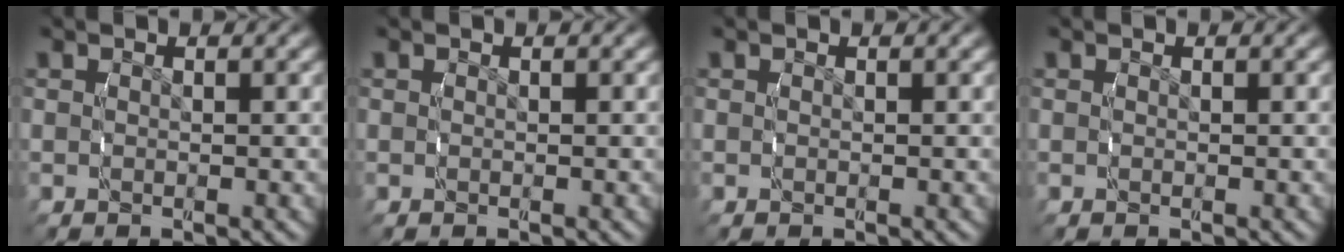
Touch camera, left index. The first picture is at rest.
{"total": 0.0}
{"total": 0.0}
{"total": 0.0}